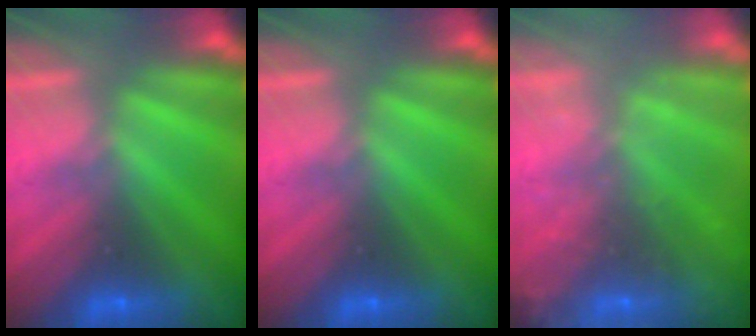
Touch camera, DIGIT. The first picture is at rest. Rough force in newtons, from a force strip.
{"total": 0.0}
{"total": 7.9}